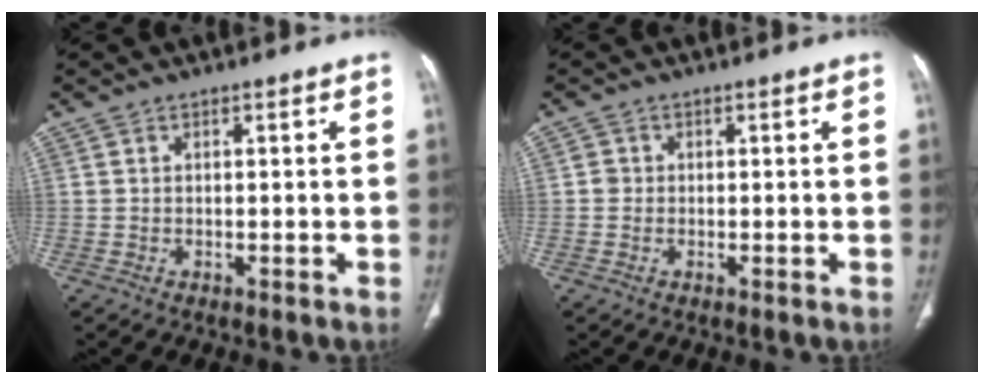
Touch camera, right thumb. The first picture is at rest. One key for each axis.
{"total": 1.3, "fx": 0.0, "fy": 1.3, "fz": 0.3, "tx": 0.002, "ty": 0.004, "tz": 0.000}